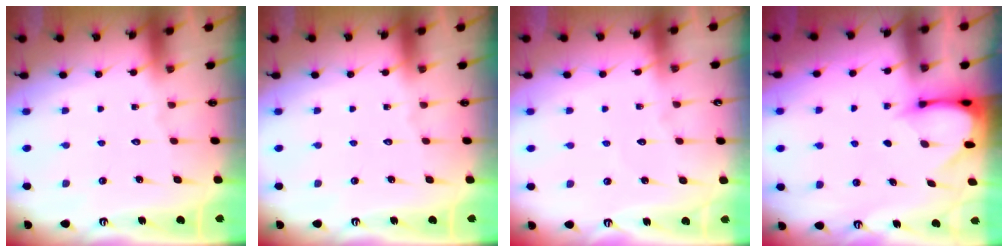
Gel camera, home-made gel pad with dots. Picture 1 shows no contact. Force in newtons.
{"total": 0.0}
{"total": 2.9, "press": 2.9, "slide": 0.2}
{"total": 3.3, "press": 3.3, "slide": 0.3}